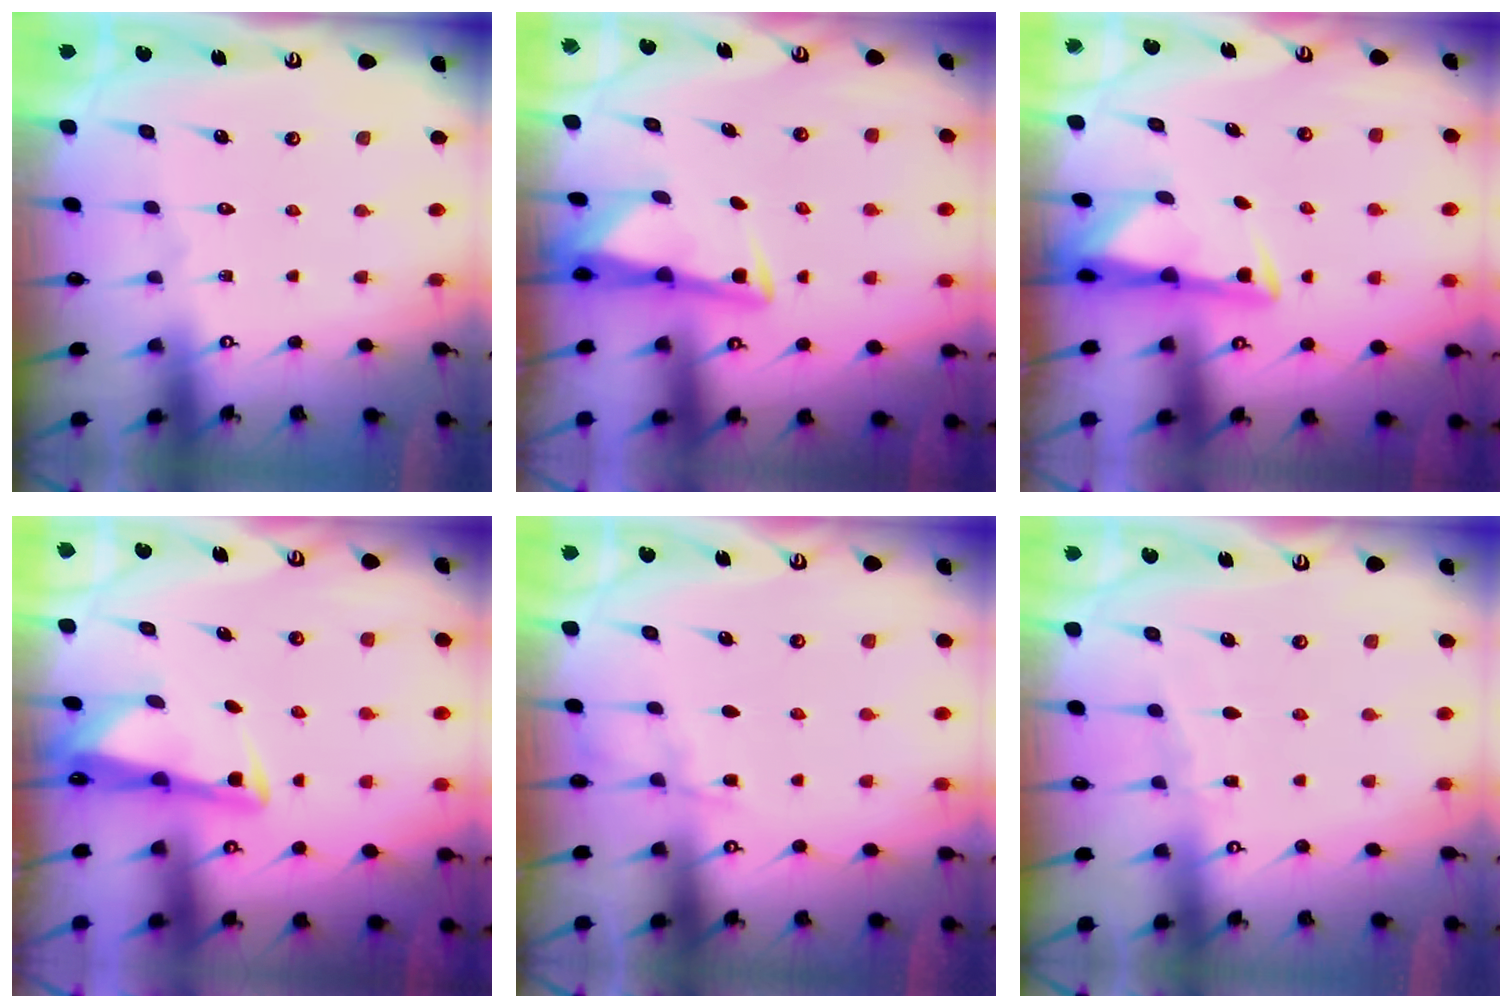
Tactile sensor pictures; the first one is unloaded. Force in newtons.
{"total": 3.1, "press": 3.1, "slide": 0.4}
{"total": 2.8, "press": 2.7, "slide": 0.5}
{"total": 3.3, "press": 3.2, "slide": 0.6}
{"total": 3.0, "press": 3.0, "slide": 0.5}
{"total": 3.6, "press": 3.5, "slide": 0.5}